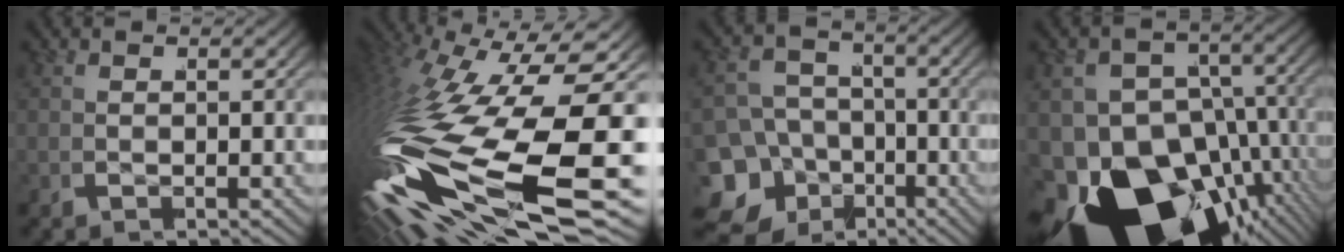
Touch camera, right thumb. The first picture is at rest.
{"total": 18.1, "force": [-3.1, 8.4, 15.8], "torque": [-0.345, -0.052, -0.020]}
{"total": 13.8, "force": [-5.1, 11.7, 5.2], "torque": [-0.110, -0.066, -0.080]}
{"total": 23.0, "force": [-8.5, 15.9, 14.4], "torque": [-0.273, -0.101, -0.111]}